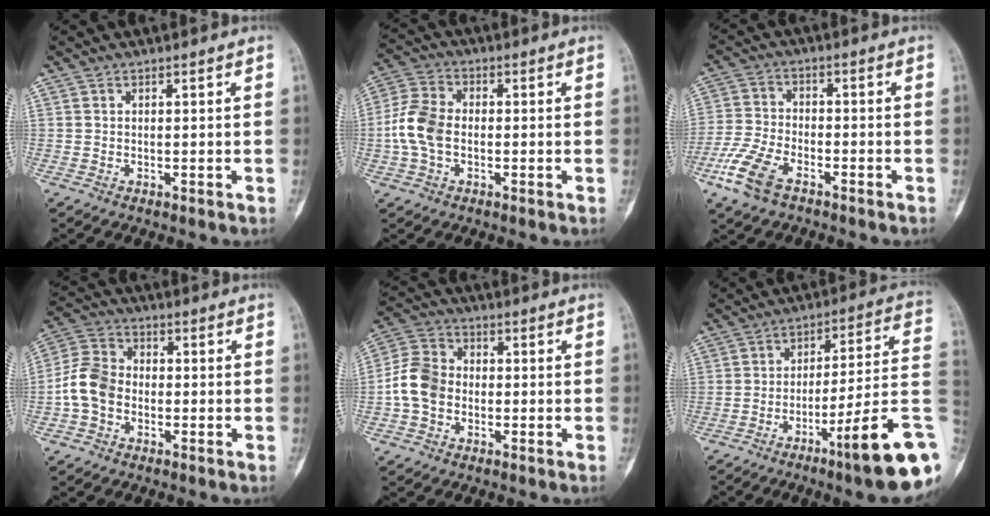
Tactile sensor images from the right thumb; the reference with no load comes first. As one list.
[{"total": 8.9, "force": [-1.1, 5.9, 6.5], "torque": [-0.140, 0.021, -0.030]}, {"total": 9.6, "force": [-5.5, 4.6, 6.3], "torque": [-0.144, 0.014, -0.112]}, {"total": 8.5, "force": [-1.9, 6.5, 5.2], "torque": [-0.097, 0.028, -0.050]}, {"total": 8.6, "force": [-1.4, 6.7, 5.1], "torque": [-0.092, 0.026, -0.040]}, {"total": 19.1, "force": [-7.8, 2.4, 17.2], "torque": [-0.196, 0.048, -0.113]}]